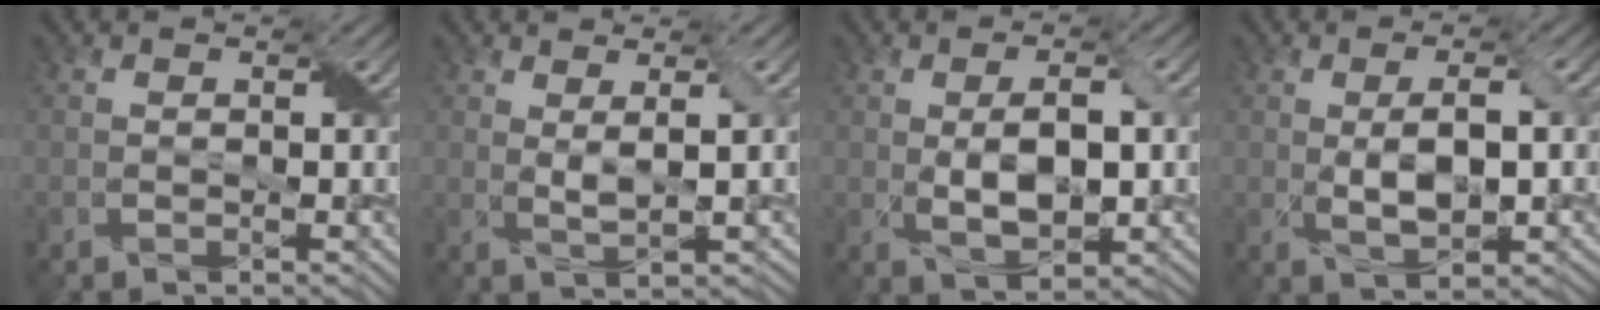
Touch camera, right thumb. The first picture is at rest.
{"total": 2.8, "force": [1.0, 0.3, 2.6], "torque": [-0.060, 0.001, 0.022]}
{"total": 5.8, "force": [0.0, 2.8, 5.1], "torque": [-0.094, -0.004, 0.004]}
{"total": 5.0, "force": [0.0, 2.0, 4.6], "torque": [-0.089, -0.002, 0.003]}